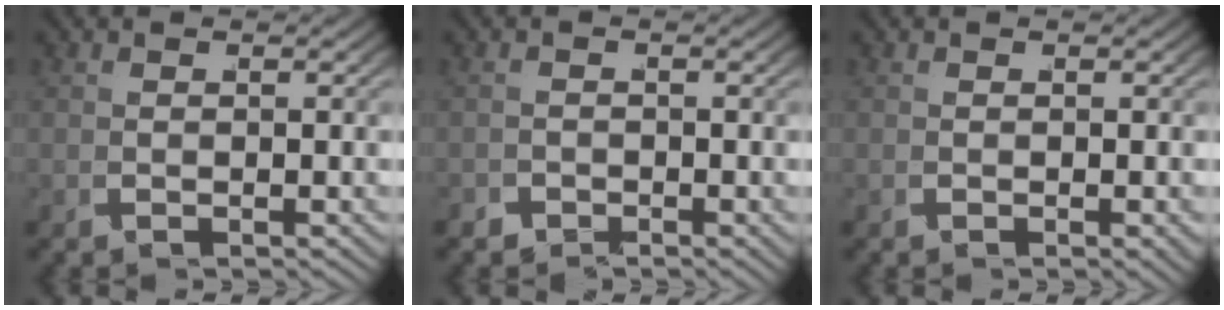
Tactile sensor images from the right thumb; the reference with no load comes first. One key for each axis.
{"total": 1.3, "fx": -1.2, "fy": 0.6, "fz": -0.2, "tx": 0.010, "ty": -0.008, "tz": -0.021}
{"total": 0.6, "fx": -0.3, "fy": 0.2, "fz": 0.5, "tx": -0.007, "ty": -0.002, "tz": -0.002}